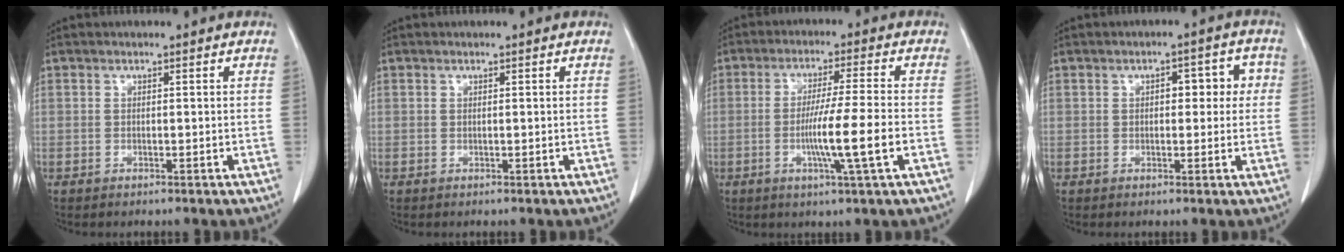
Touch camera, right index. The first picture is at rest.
{"total": 0.0}
{"total": 9.0, "force": [-2.3, -1.1, 8.6], "torque": [-0.153, -0.011, -0.040]}
{"total": 5.0, "force": [0.8, 2.6, 4.2], "torque": [-0.043, 0.026, 0.007]}